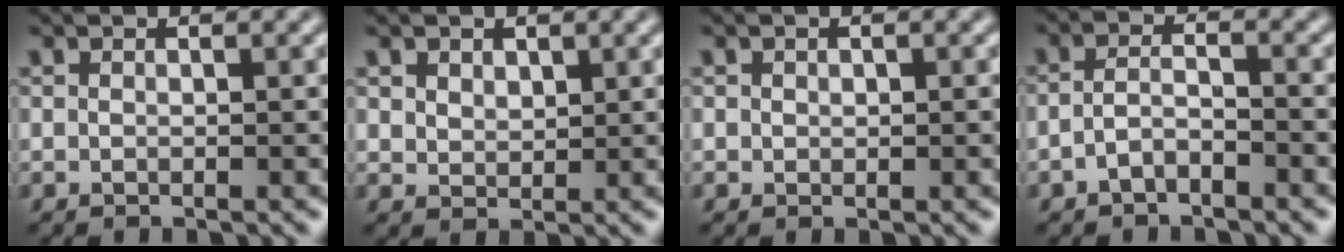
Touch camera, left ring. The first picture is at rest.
{"total": 1.8, "force": [1.1, 1.3, 0.6], "torque": [-0.018, -0.006, 0.023]}
{"total": 0.5, "force": [0.1, 0.4, 0.3], "torque": [-0.003, 0.000, 0.000]}
{"total": 2.1, "force": [-1.2, 0.8, 1.5], "torque": [-0.033, 0.007, -0.030]}